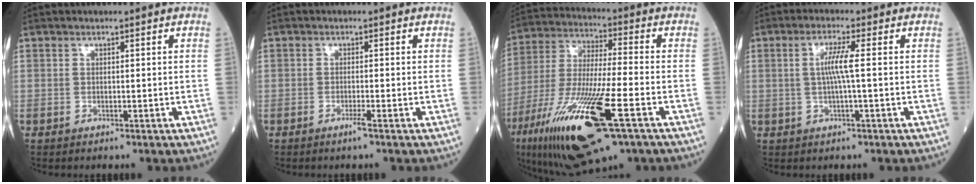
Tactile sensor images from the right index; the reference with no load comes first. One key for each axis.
{"total": 1.3, "fx": -0.8, "fy": -0.3, "fz": 1.0, "tx": -0.020, "ty": -0.001, "tz": -0.017}
{"total": 22.0, "fx": -10.4, "fy": 3.7, "fz": 19.1, "tx": -0.392, "ty": -0.050, "tz": -0.180}
{"total": 4.0, "fx": 0.2, "fy": -0.5, "fz": 4.0, "tx": -0.079, "ty": 0.003, "tz": 0.005}